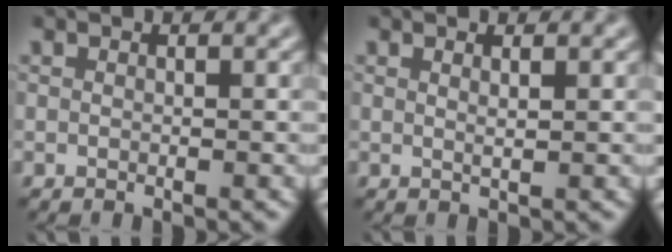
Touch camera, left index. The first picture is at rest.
{"total": 0.9, "force": [0.4, 0.3, 0.8], "torque": [-0.006, 0.001, 0.005]}